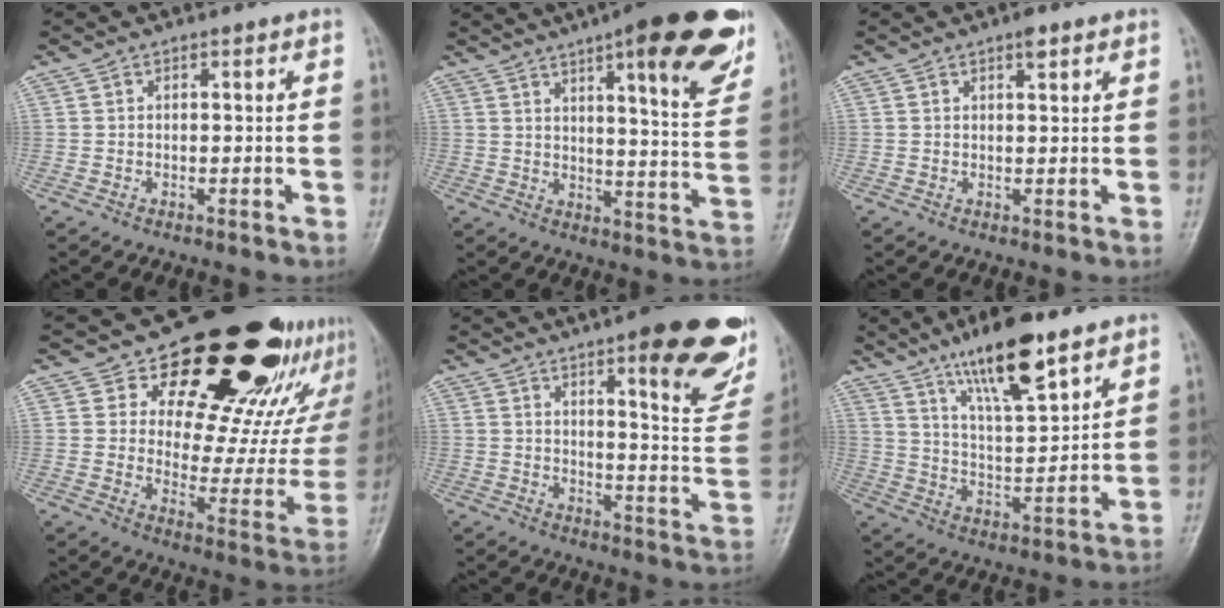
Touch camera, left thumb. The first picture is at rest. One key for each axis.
{"total": 23.3, "fx": 13.3, "fy": 5.3, "fz": 18.4, "tx": -0.223, "ty": -0.045, "tz": 0.172}
{"total": 2.4, "fx": 1.5, "fy": 0.9, "fz": 1.6, "tx": -0.021, "ty": -0.006, "tz": 0.021}
{"total": 27.6, "fx": 18.6, "fy": 13.0, "fz": 15.7, "tx": -0.167, "ty": -0.104, "tz": 0.254}
{"total": 23.2, "fx": 13.5, "fy": 5.9, "fz": 17.9, "tx": -0.199, "ty": -0.060, "tz": 0.174}
{"total": 15.5, "fx": 10.4, "fy": 4.1, "fz": 10.8, "tx": -0.166, "ty": -0.057, "tz": 0.186}